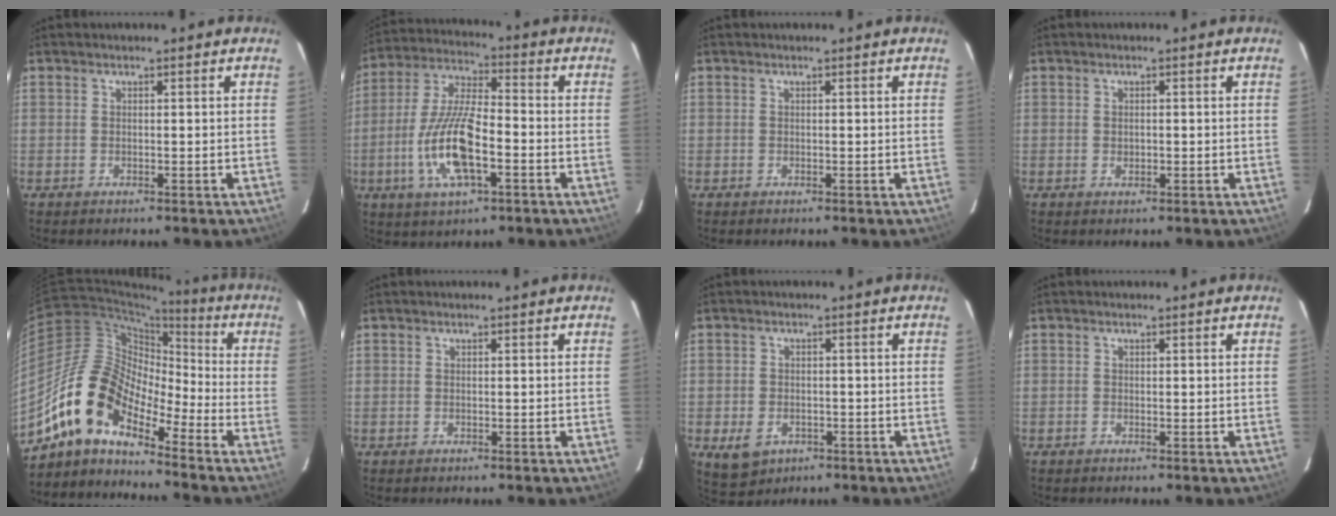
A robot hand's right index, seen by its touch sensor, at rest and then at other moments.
{"total": 14.3, "force": [-4.7, 4.6, 12.7], "torque": [-0.270, -0.007, -0.089]}
{"total": 0.0}
{"total": 0.9, "force": [-0.1, 0.8, 0.5], "torque": [-0.008, 0.000, 0.000]}
{"total": 13.5, "force": [-9.9, 5.3, 7.5], "torque": [-0.125, 0.013, -0.207]}
{"total": 0.0}
{"total": 6.2, "force": [-2.6, 4.6, 3.2], "torque": [-0.074, -0.006, -0.033]}
{"total": 0.0}